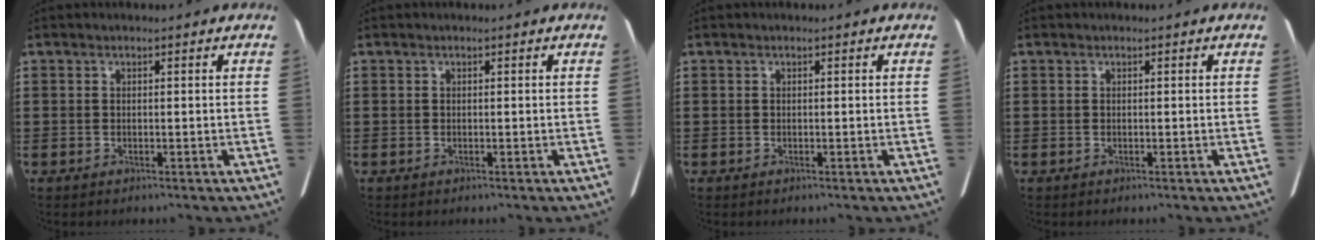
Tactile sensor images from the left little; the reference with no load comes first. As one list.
[{"total": 0.0}, {"total": 0.0}, {"total": 0.0}]